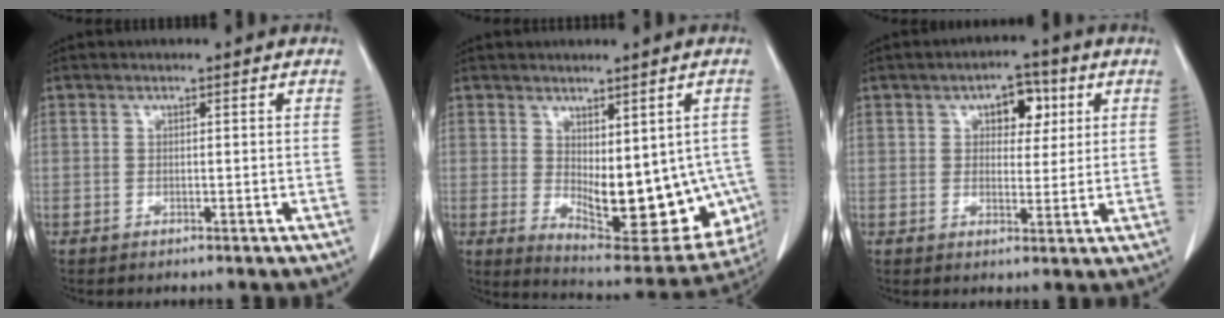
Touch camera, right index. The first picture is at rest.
{"total": 17.1, "force": [-2.5, 7.6, 15.1], "torque": [-0.161, -0.011, -0.010]}
{"total": 5.5, "force": [2.2, 3.1, 4.0], "torque": [-0.050, 0.014, 0.031]}